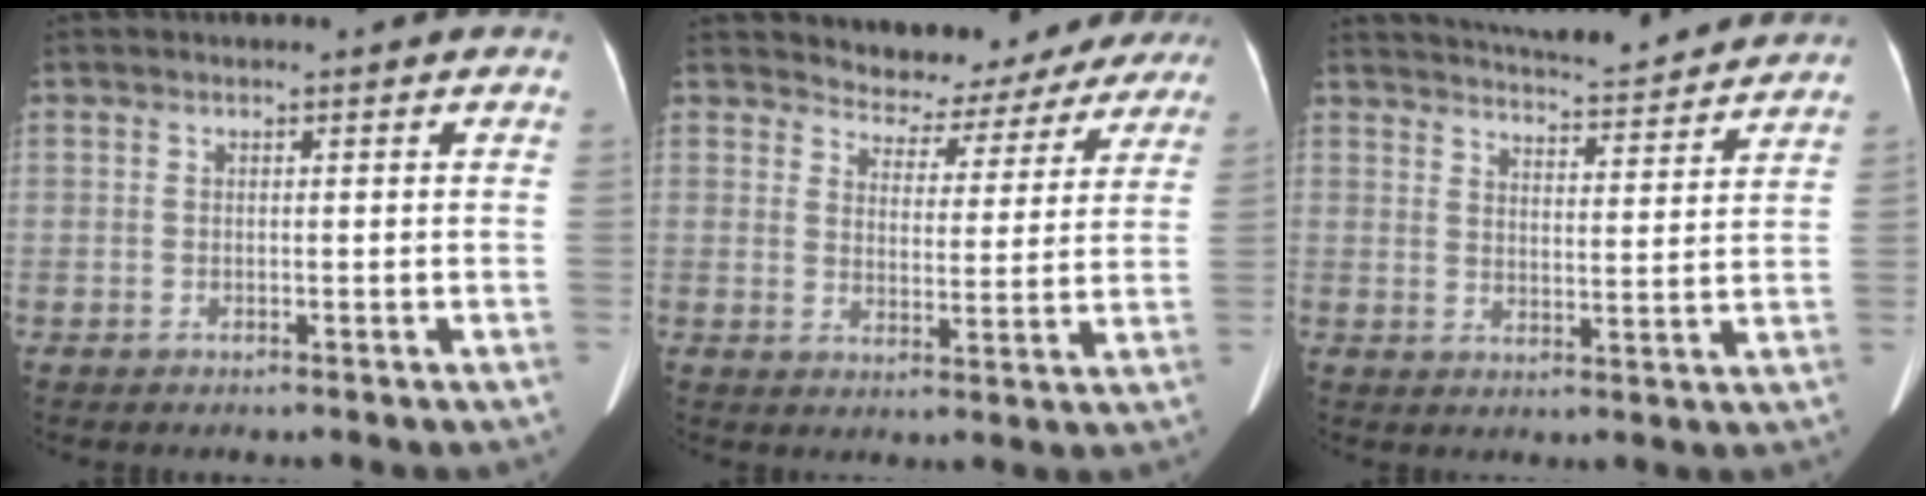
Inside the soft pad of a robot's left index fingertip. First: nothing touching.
{"total": 11.9, "force": [11.2, 4.1, 0.3], "torque": [0.018, -0.004, 0.117]}
{"total": 15.9, "force": [15.0, 1.8, 4.9], "torque": [-0.075, 0.006, 0.196]}